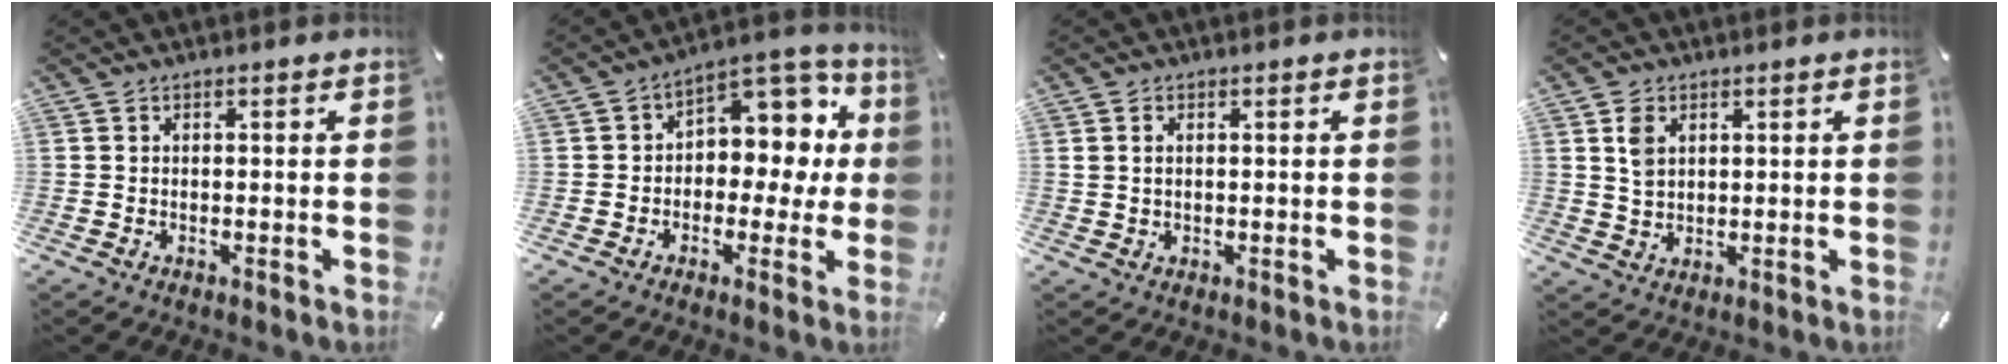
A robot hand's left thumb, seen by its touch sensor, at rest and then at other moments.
{"total": 9.8, "force": [2.3, 7.2, 6.2], "torque": [-0.077, -0.021, 0.042]}
{"total": 1.6, "force": [0.4, 1.1, 1.0], "torque": [-0.023, 0.005, 0.006]}
{"total": 4.3, "force": [1.8, 3.3, 2.1], "torque": [-0.040, 0.003, 0.033]}